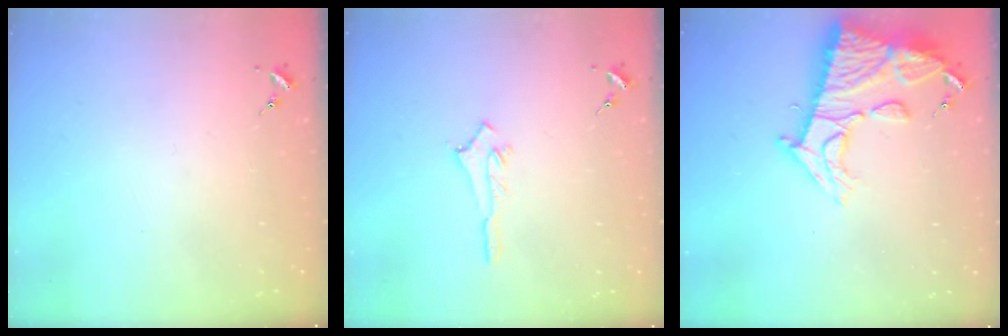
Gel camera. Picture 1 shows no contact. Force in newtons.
{"total": 2.8, "press": 2.7, "slide": 0.4}
{"total": 15.6, "press": 15.6, "slide": 1.3}